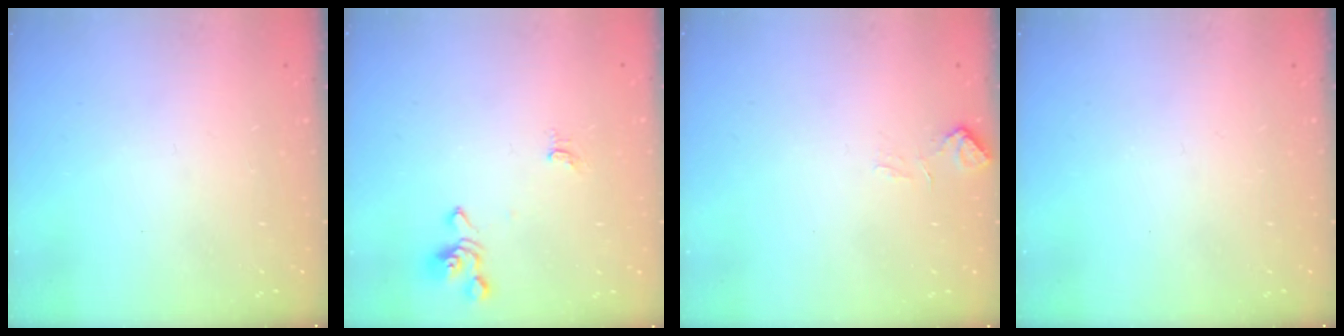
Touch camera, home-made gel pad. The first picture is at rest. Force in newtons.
{"total": 1.3, "press": 1.3, "slide": 0.5}
{"total": 2.3, "press": 2.2, "slide": 0.6}
{"total": 0.0}